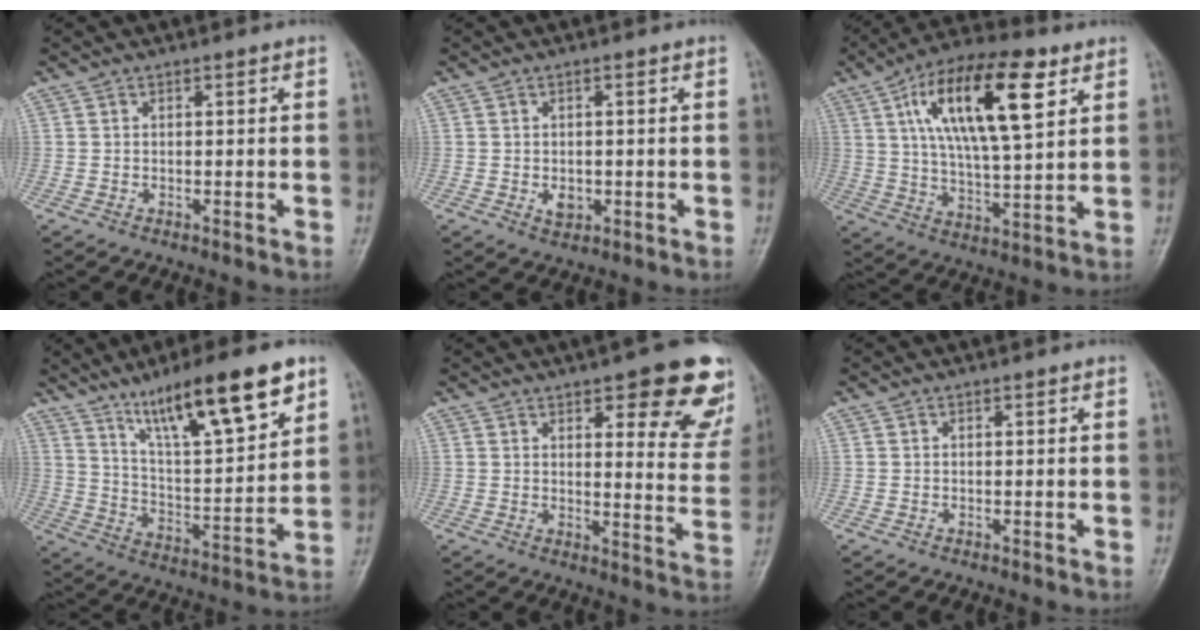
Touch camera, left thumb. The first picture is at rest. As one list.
[{"total": 2.6, "force": [-0.5, 1.9, 1.7], "torque": [-0.019, 0.000, -0.003]}, {"total": 19.0, "force": [7.5, 6.9, 16.1], "torque": [-0.265, -0.009, 0.126]}, {"total": 19.6, "force": [12.1, 4.3, 14.8], "torque": [-0.214, -0.049, 0.210]}, {"total": 16.8, "force": [9.5, 5.8, 12.6], "torque": [-0.104, -0.051, 0.110]}, {"total": 0.0}]